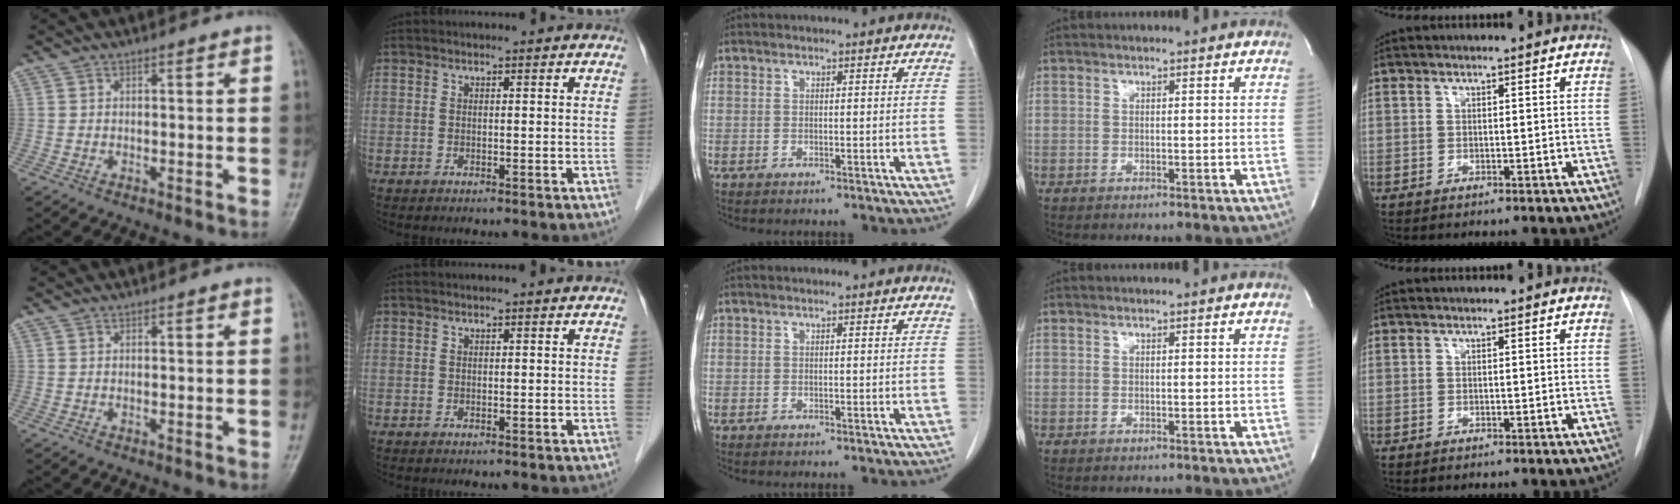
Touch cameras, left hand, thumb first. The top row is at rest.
{}